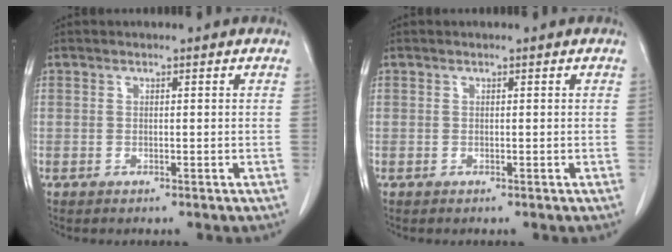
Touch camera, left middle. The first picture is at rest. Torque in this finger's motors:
{"motor_torque": [-0.03, -0.03, 0.00, 0.00]}